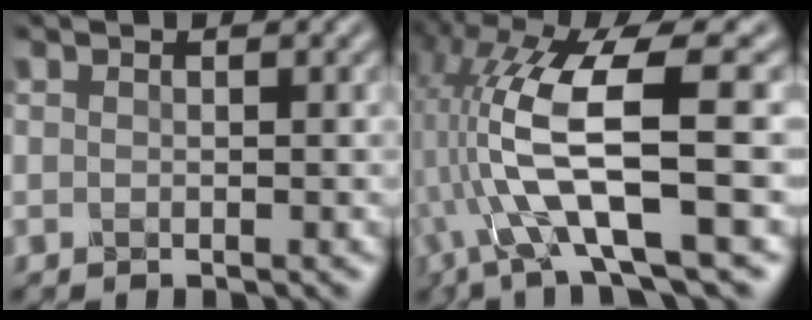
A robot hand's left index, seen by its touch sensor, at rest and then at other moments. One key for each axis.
{"total": 10.9, "fx": -1.1, "fy": 2.9, "fz": 10.5, "tx": -0.208, "ty": 0.012, "tz": -0.017}